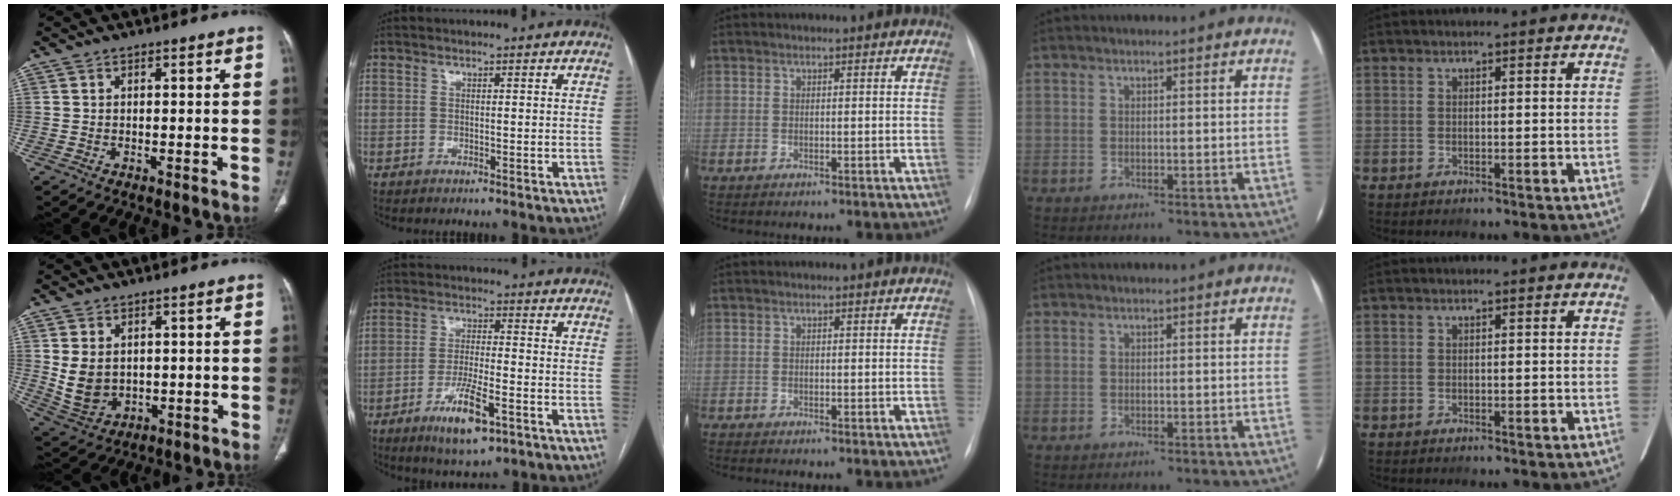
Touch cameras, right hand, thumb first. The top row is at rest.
{"thumb": {"total": 7.8, "force": [1.0, 5.8, 5.0], "torque": [-0.086, -0.011, 0.042]}, "index": {"total": 8.6, "force": [-4.4, 1.9, 7.2], "torque": [-0.134, -0.012, -0.072]}}